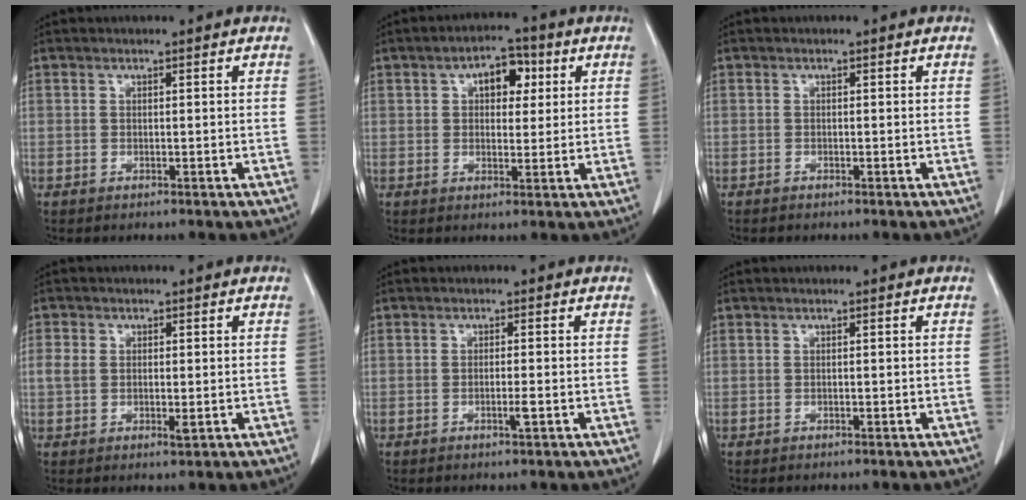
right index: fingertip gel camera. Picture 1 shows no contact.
{"total": 6.8, "force": [2.1, 3.8, 5.2], "torque": [-0.083, 0.024, 0.036]}
{"total": 0.6, "force": [-0.4, 0.4, 0.3], "torque": [-0.007, 0.001, -0.008]}
{"total": 4.5, "force": [-0.2, 2.6, 3.7], "torque": [-0.081, 0.005, 0.000]}
{"total": 2.1, "force": [-0.7, 0.4, 1.9], "torque": [-0.040, -0.001, -0.010]}
{"total": 0.0}